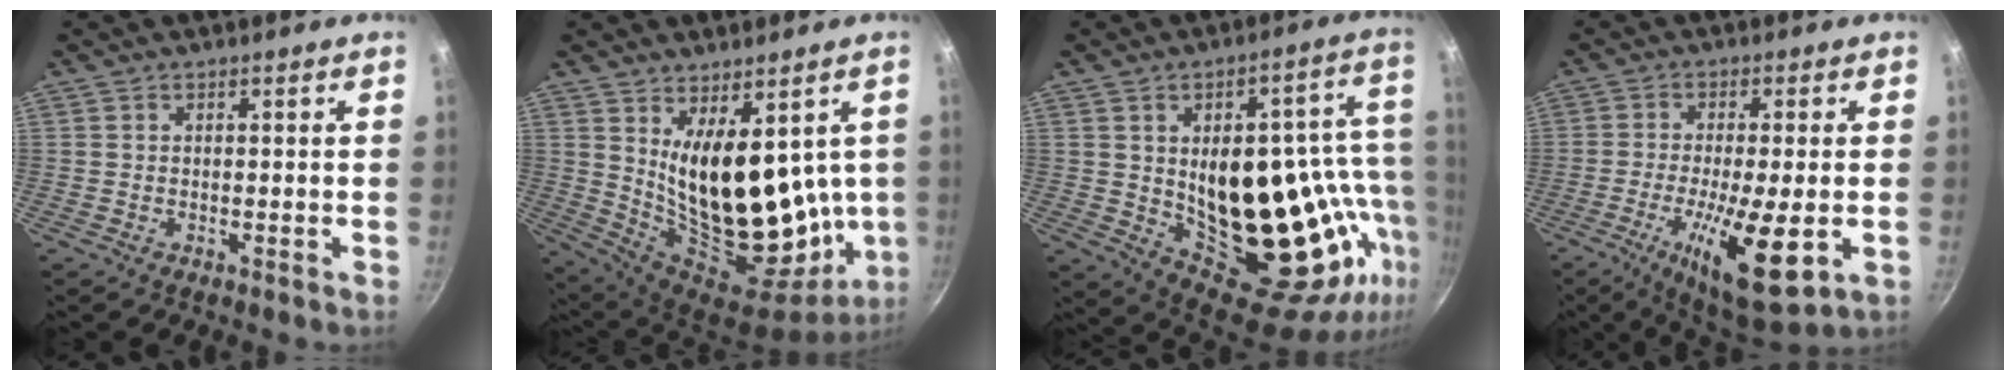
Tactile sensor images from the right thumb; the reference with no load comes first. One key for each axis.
{"total": 22.5, "fx": 4.5, "fy": 11.5, "fz": 18.8, "tx": -0.253, "ty": -0.076, "tz": 0.110}
{"total": 27.0, "fx": -1.7, "fy": 13.9, "fz": 23.1, "tx": -0.251, "ty": -0.006, "tz": 0.005}
{"total": 14.7, "fx": -4.3, "fy": 3.9, "fz": 13.6, "tx": -0.229, "ty": -0.004, "tz": -0.068}